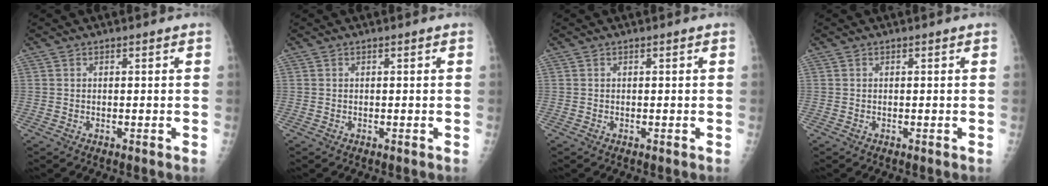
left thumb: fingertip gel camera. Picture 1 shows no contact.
{"total": 0.0}
{"total": 0.0}
{"total": 0.0}